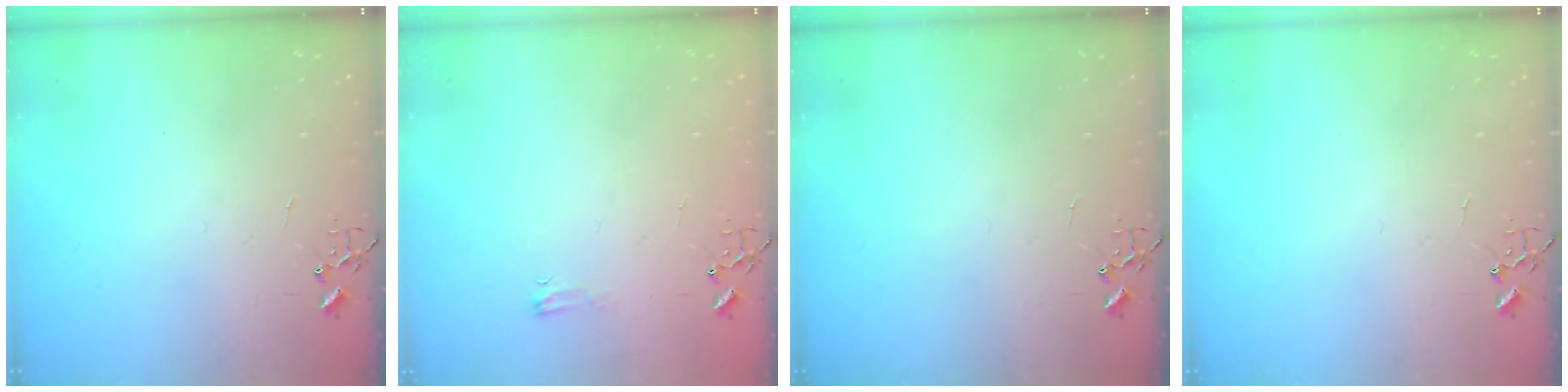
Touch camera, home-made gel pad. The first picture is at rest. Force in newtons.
{"total": 4.1, "press": 4.1, "slide": 0.6}
{"total": 0.0}
{"total": 0.0}